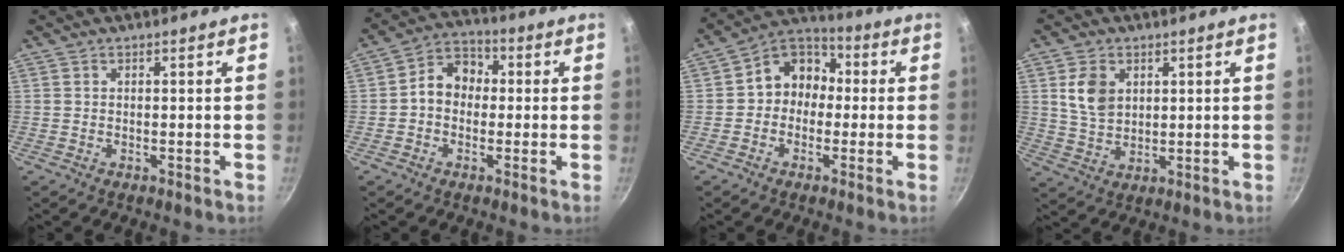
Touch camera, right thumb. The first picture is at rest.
{"total": 7.7, "force": [-0.1, 6.3, 4.5], "torque": [-0.036, 0.025, -0.022]}
{"total": 9.4, "force": [-0.2, 8.0, 5.0], "torque": [-0.028, 0.035, -0.029]}
{"total": 7.2, "force": [2.3, 5.1, 4.5], "torque": [-0.069, -0.012, 0.047]}